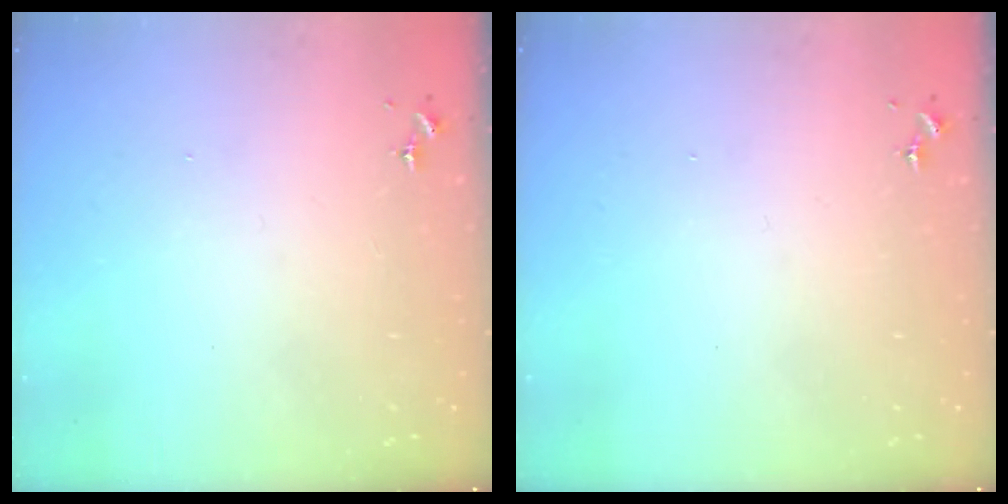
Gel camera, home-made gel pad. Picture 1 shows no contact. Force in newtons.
{"total": 0.0}